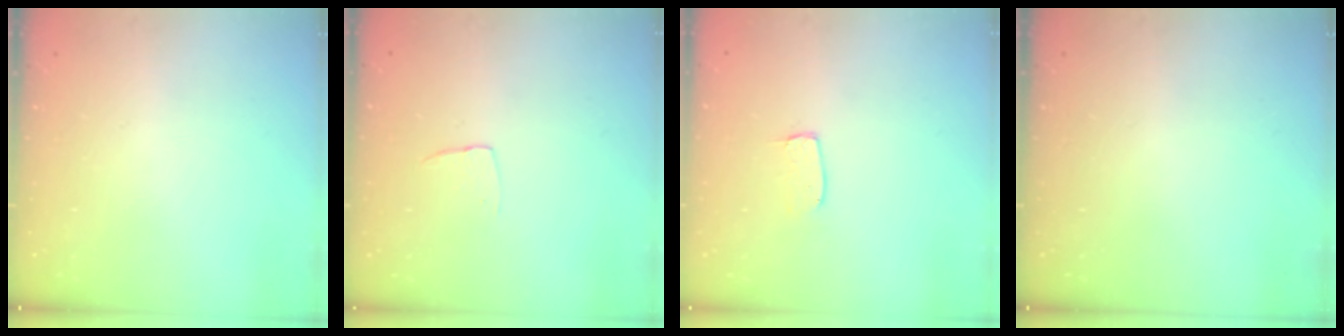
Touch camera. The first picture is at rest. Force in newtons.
{"total": 4.0, "press": 4.0, "slide": 0.2}
{"total": 4.0, "press": 4.0, "slide": 0.3}
{"total": 0.0}